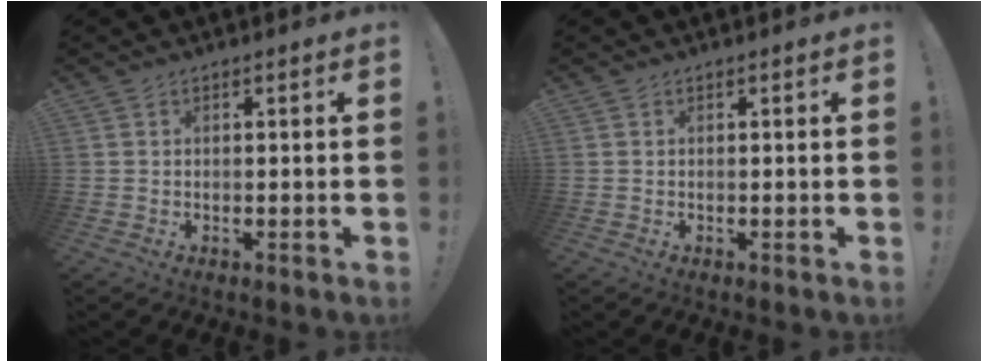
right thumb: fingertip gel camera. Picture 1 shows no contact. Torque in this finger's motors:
{"motor_torque": [0.09, 0.05, 0.15, -0.09, 0.00]}